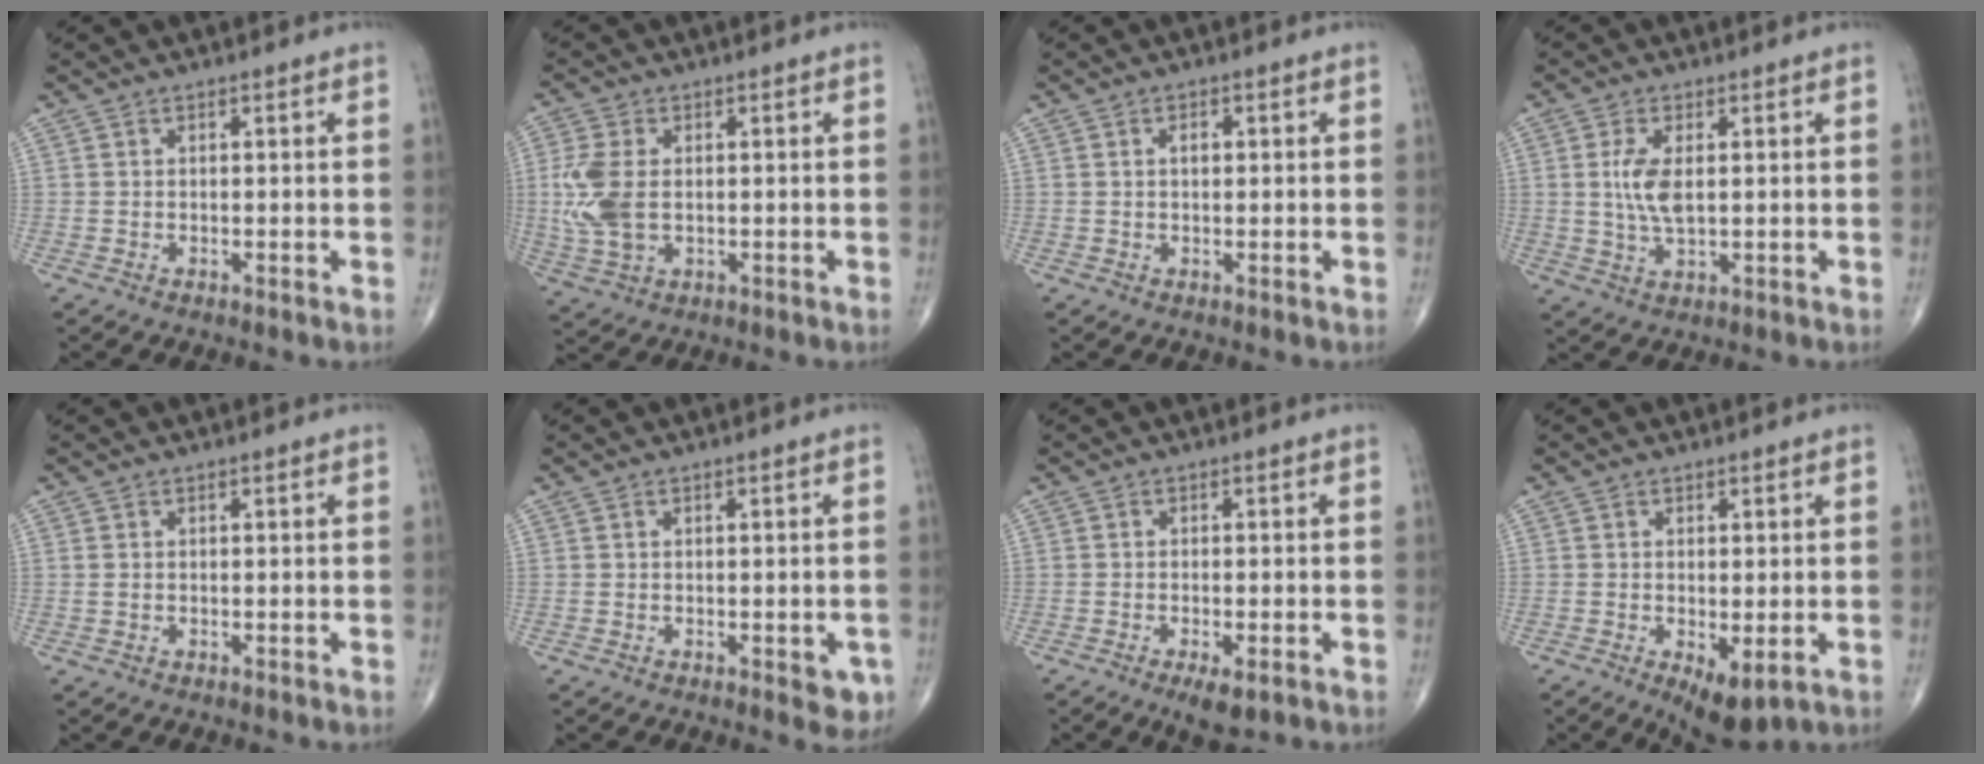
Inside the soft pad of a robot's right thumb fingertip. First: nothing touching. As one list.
[{"total": 8.7, "force": [0.3, 5.4, 6.8], "torque": [-0.164, -0.002, 0.011]}, {"total": 1.7, "force": [0.3, 1.0, 1.3], "torque": [-0.020, 0.002, 0.005]}, {"total": 6.1, "force": [0.9, 2.7, 5.4], "torque": [-0.114, -0.006, 0.019]}, {"total": 0.7, "force": [0.0, 0.5, 0.4], "torque": [-0.012, 0.003, 0.003]}, {"total": 3.6, "force": [-1.2, 1.7, 2.9], "torque": [-0.013, -0.002, -0.012]}, {"total": 4.3, "force": [-2.2, 1.5, 3.4], "torque": [-0.056, -0.005, -0.030]}, {"total": 6.4, "force": [-2.0, 2.7, 5.5], "torque": [-0.084, -0.014, -0.020]}]